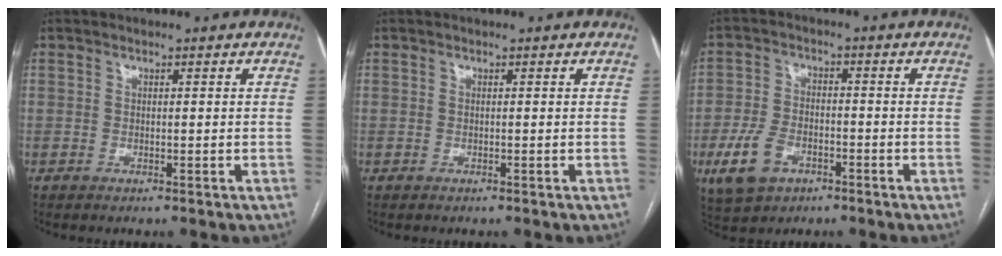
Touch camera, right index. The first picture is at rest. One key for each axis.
{"total": 0.0}
{"total": 7.8, "fx": -3.6, "fy": 5.0, "fz": 4.8, "tx": -0.107, "ty": 0.003, "tz": -0.058}